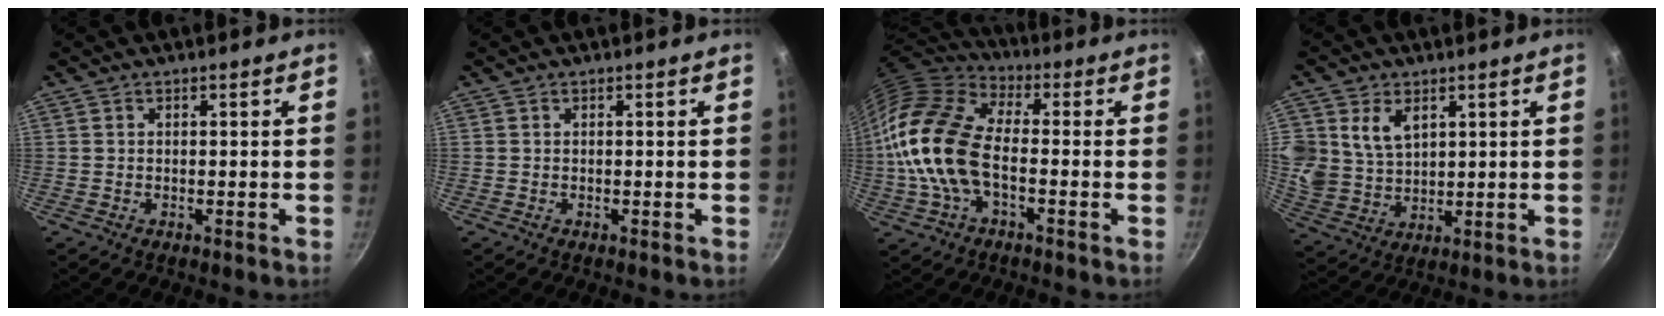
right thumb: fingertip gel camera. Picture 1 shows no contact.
{"total": 0.0}
{"total": 17.4, "force": [-2.2, 9.8, 14.3], "torque": [-0.267, 0.029, -0.057]}
{"total": 9.7, "force": [3.9, 7.1, 5.2], "torque": [-0.089, -0.023, 0.086]}